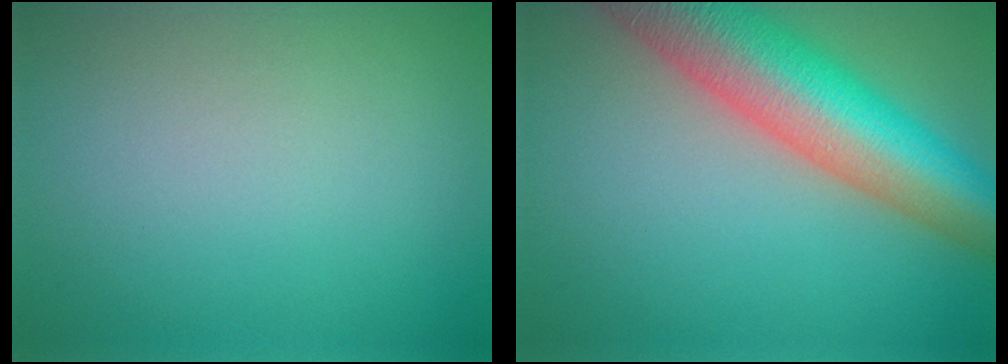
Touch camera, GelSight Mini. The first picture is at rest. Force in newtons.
{"total": 12.0, "press": 12.0, "slide": 0.8}